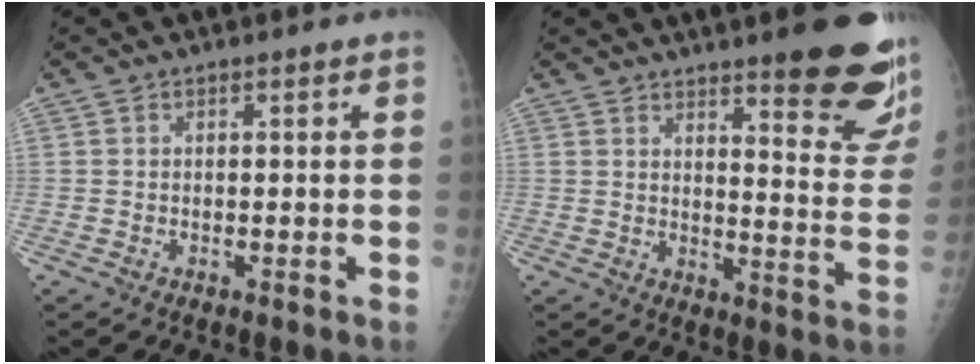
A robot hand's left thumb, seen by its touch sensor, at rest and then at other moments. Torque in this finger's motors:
{"motor_torque": [1.40, 0.76, 0.92, -0.65, 0.23]}